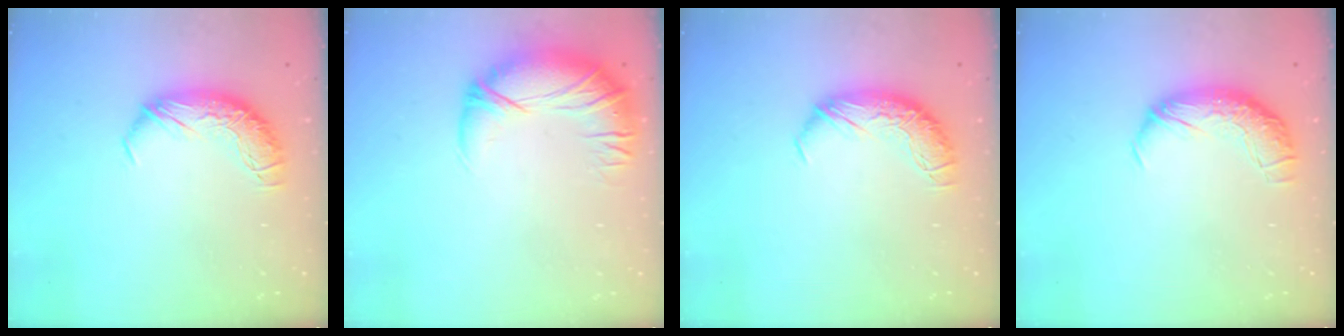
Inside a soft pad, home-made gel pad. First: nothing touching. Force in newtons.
{"total": 3.0, "press": 0.1, "slide": 3.0}
{"total": 0.0}
{"total": 2.3, "press": 1.0, "slide": 2.1}